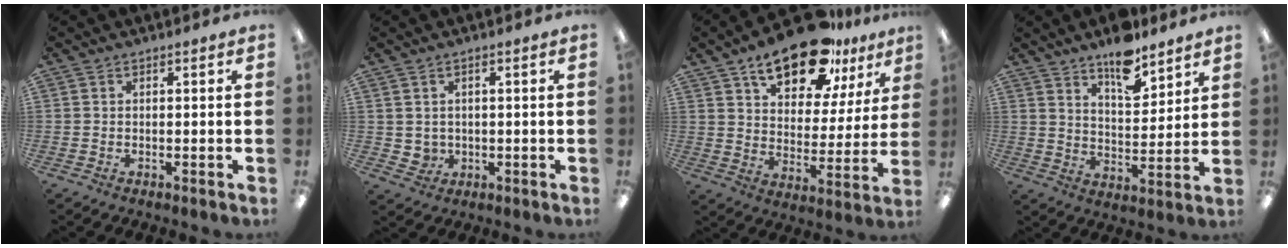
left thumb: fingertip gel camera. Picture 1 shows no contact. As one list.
[{"total": 2.6, "force": [1.0, 2.4, 0.5], "torque": [-0.015, -0.001, 0.018]}, {"total": 18.8, "force": [13.3, 7.9, 10.7], "torque": [-0.167, -0.070, 0.225]}, {"total": 10.8, "force": [8.7, 4.0, 4.9], "torque": [-0.065, -0.057, 0.153]}]